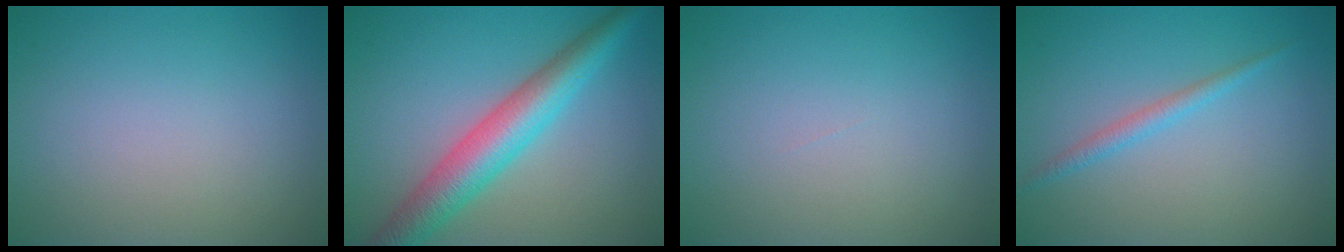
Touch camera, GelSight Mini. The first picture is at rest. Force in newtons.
{"total": 6.4, "press": 6.4, "slide": 0.2}
{"total": 0.0}
{"total": 1.5, "press": 1.5, "slide": 0.1}